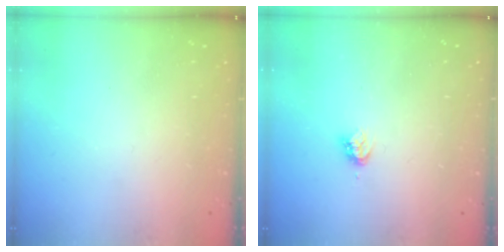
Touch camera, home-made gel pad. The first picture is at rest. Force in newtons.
{"total": 3.6, "press": 3.6, "slide": 0.7}